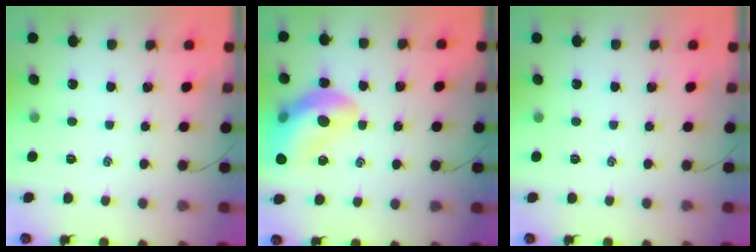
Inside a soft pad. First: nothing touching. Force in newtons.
{"total": 17.5, "press": 17.1, "slide": 3.6}
{"total": 0.0}